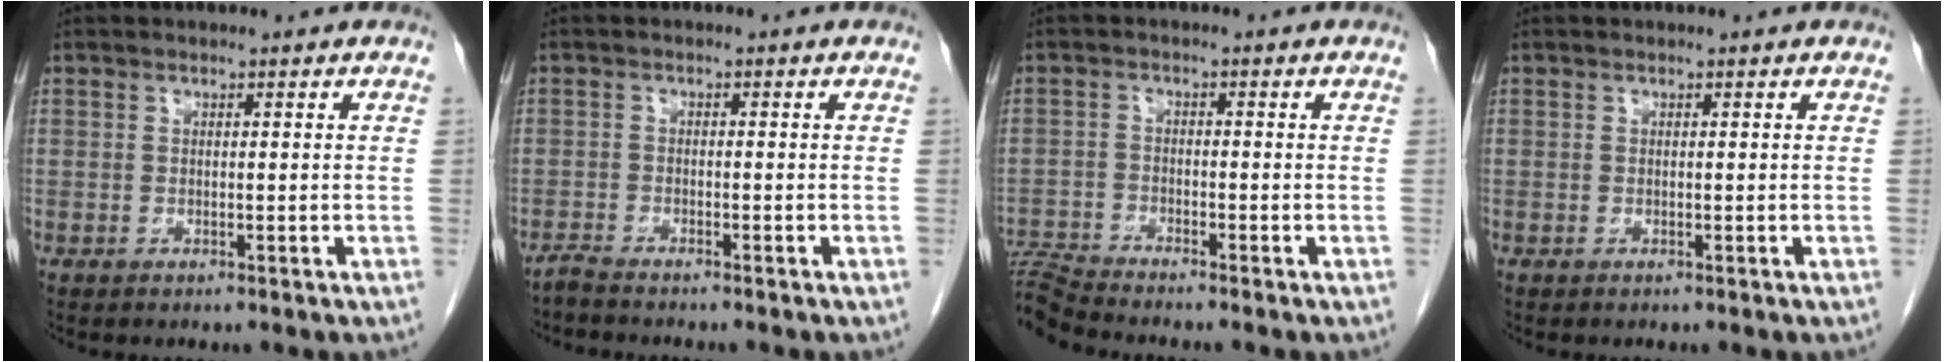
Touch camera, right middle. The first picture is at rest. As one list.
[{"total": 2.8, "force": [-2.6, 0.2, 1.0], "torque": [-0.019, -0.004, -0.038]}, {"total": 5.6, "force": [-5.4, -1.4, 0.6], "torque": [-0.016, -0.006, -0.101]}, {"total": 0.0}]